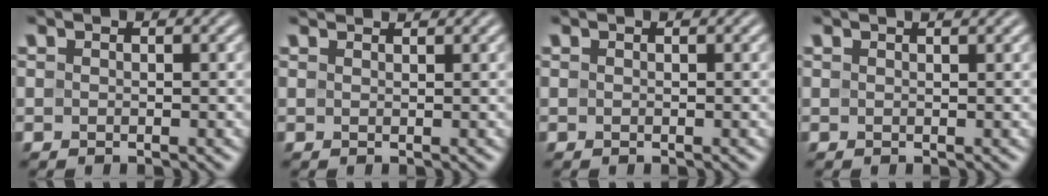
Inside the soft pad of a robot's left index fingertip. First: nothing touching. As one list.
[{"total": 1.9, "force": [1.8, 0.4, 0.7], "torque": [-0.010, -0.005, 0.014]}, {"total": 0.0}, {"total": 1.7, "force": [1.1, 0.6, 1.1], "torque": [-0.009, 0.002, -0.002]}]